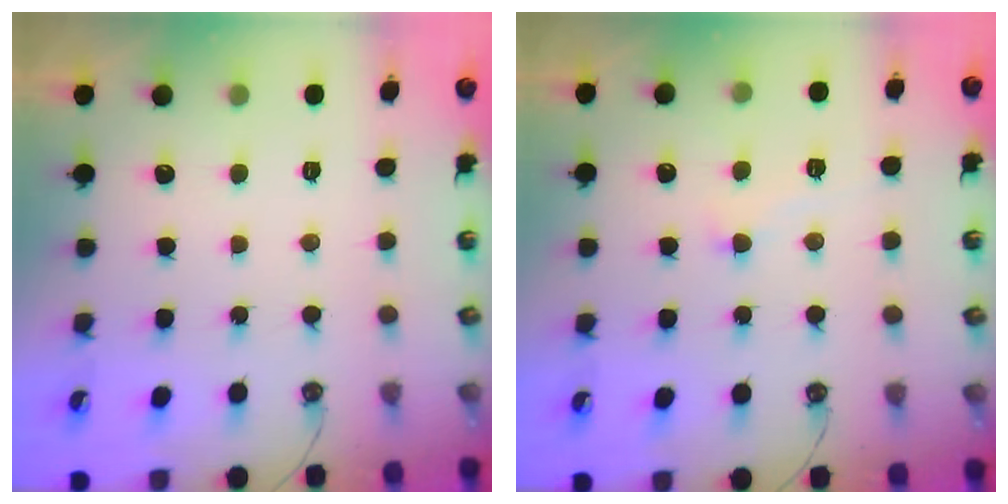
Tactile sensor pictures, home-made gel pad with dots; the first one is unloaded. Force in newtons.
{"total": 1.9, "press": 1.8, "slide": 0.8}